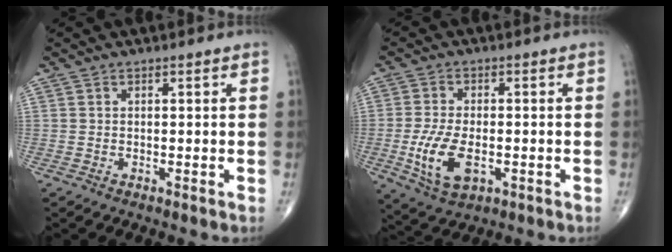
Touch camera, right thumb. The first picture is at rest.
{"total": 9.6, "force": [-2.4, 5.1, 7.8], "torque": [-0.155, -0.005, -0.035]}